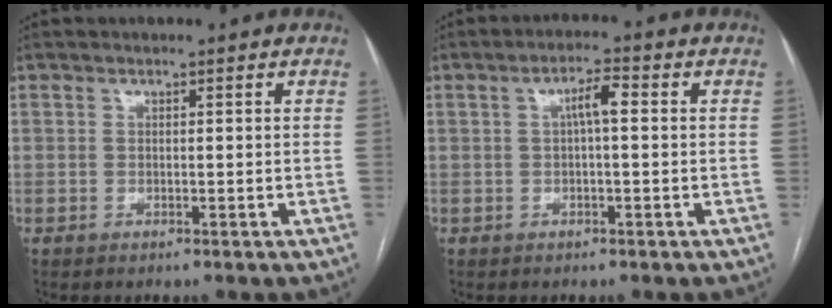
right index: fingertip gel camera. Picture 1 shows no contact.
{"total": 3.5, "force": [0.4, 0.7, 3.4], "torque": [-0.061, 0.011, 0.006]}